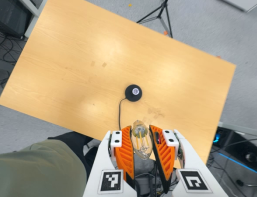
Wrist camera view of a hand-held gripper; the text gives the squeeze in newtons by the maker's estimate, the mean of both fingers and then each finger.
{"total": 19.9, "left": 21.8, "right": 17.9}